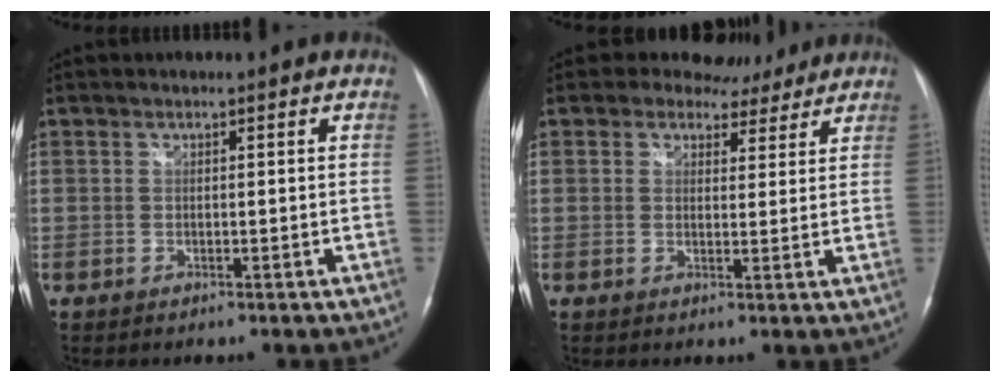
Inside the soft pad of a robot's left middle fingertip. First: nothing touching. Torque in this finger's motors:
{"motor_torque": [0.47, -0.45, 0.02, 0.02]}